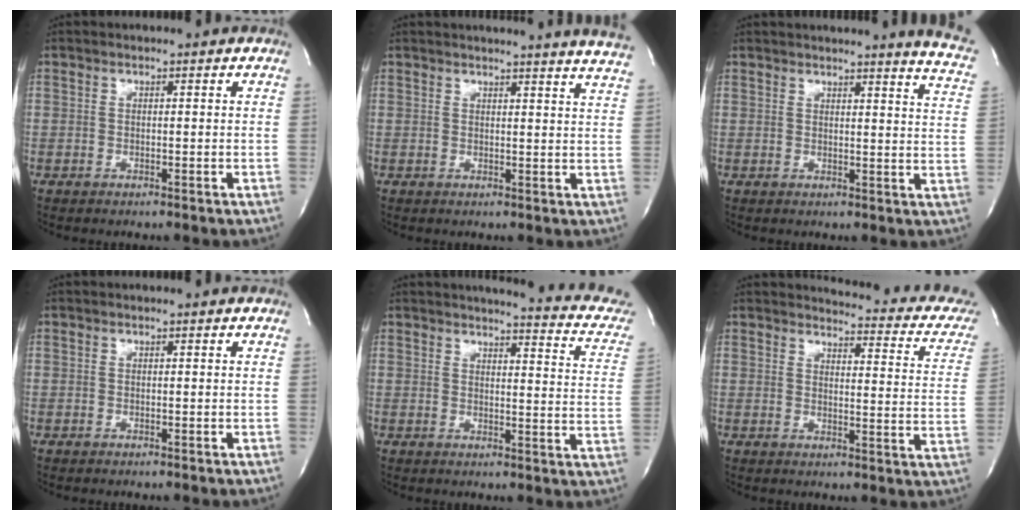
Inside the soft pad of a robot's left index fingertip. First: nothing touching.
{"total": 14.9, "force": [14.3, -0.8, 4.2], "torque": [-0.064, -0.061, 0.152]}
{"total": 10.8, "force": [10.0, -0.2, 4.1], "torque": [-0.039, -0.067, 0.085]}
{"total": 0.0}
{"total": 14.6, "force": [12.9, 2.3, 6.5], "torque": [-0.065, -0.048, 0.119]}
{"total": 15.3, "force": [14.3, 2.2, 4.7], "torque": [-0.040, -0.071, 0.133]}